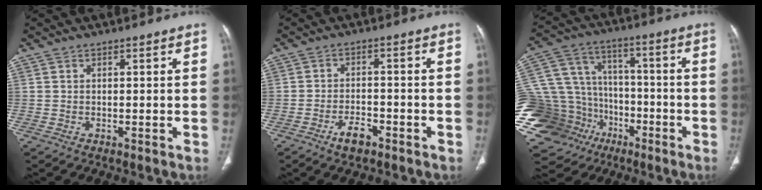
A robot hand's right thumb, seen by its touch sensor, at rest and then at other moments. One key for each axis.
{"total": 3.6, "fx": -2.3, "fy": 2.1, "fz": 1.7, "tx": -0.031, "ty": 0.021, "tz": -0.038}
{"total": 31.8, "fx": -12.6, "fy": 24.6, "fz": 15.8, "tx": -0.388, "ty": 0.082, "tz": -0.205}